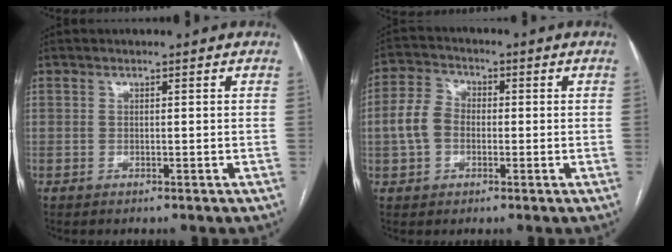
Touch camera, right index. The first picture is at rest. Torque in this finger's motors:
{"motor_torque": [0.30, -0.10, 0.55, 0.12]}